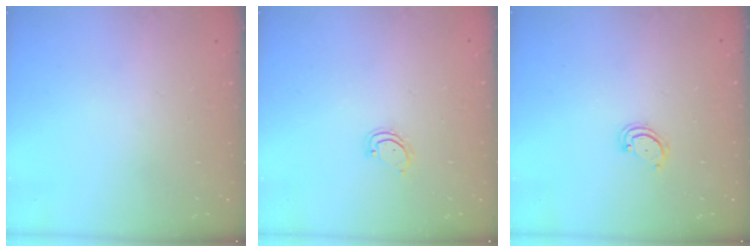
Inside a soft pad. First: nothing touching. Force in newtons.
{"total": 2.8, "press": 2.8, "slide": 0.3}
{"total": 2.6, "press": 2.6, "slide": 0.3}